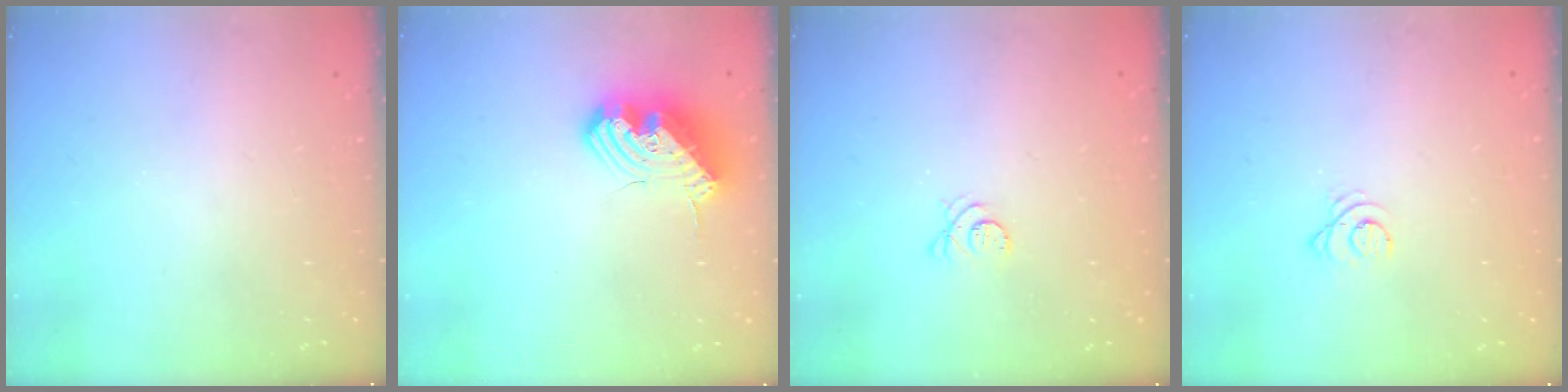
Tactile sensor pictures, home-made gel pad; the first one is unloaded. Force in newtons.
{"total": 14.1, "press": 14.1, "slide": 0.5}
{"total": 3.5, "press": 3.5, "slide": 0.5}
{"total": 2.5, "press": 2.5, "slide": 0.3}